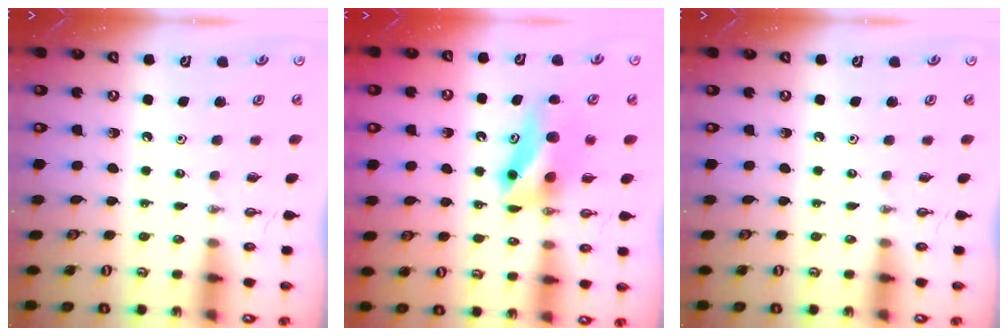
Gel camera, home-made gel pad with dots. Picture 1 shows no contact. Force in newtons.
{"total": 9.3, "press": 6.3, "slide": 6.9}
{"total": 0.0}